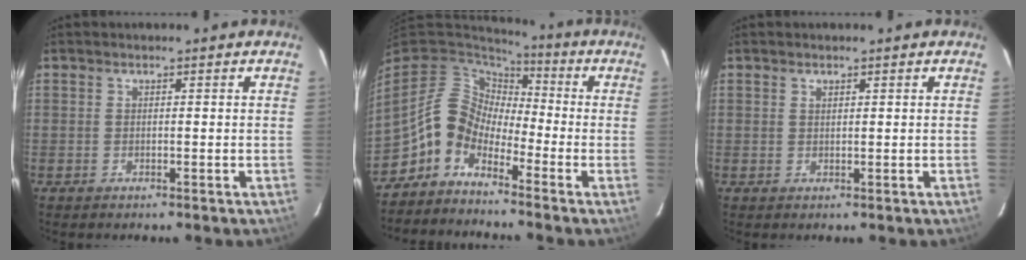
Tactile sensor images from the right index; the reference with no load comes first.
{"total": 9.0, "force": [-5.4, 5.9, 4.1], "torque": [-0.078, 0.028, -0.126]}
{"total": 0.7, "force": [0.5, 0.4, 0.3], "torque": [-0.005, 0.002, 0.011]}